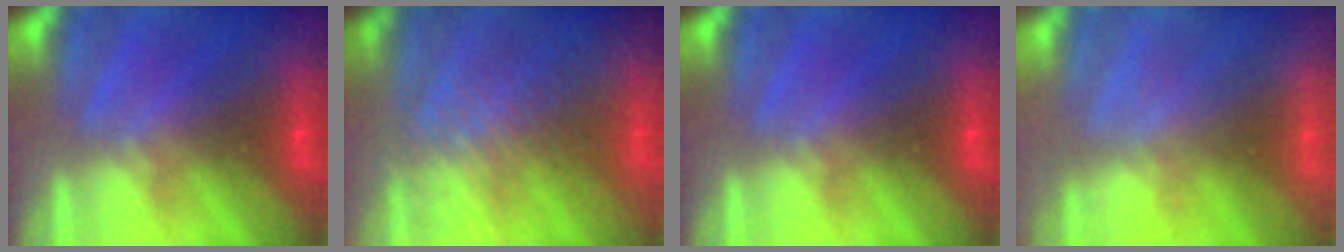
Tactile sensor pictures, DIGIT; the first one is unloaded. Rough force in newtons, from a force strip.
{"total": 8.3}
{"total": 0.0}
{"total": 2.2}